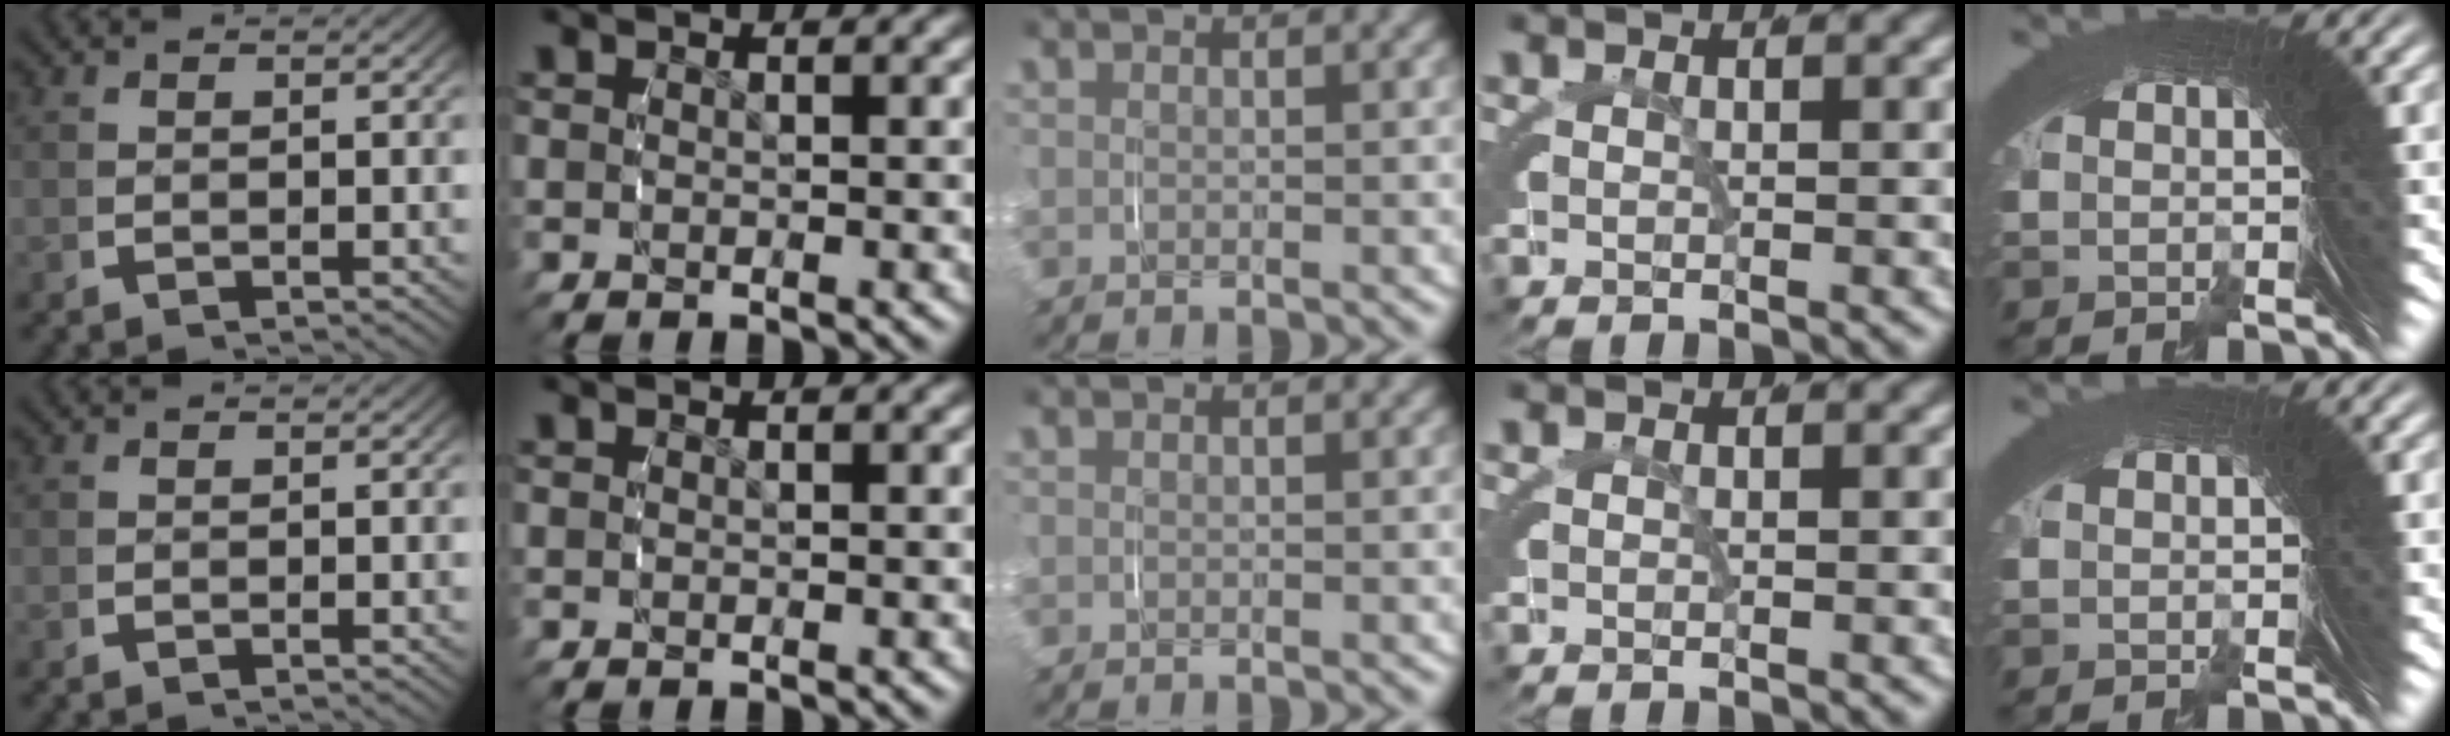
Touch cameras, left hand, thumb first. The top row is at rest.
{}